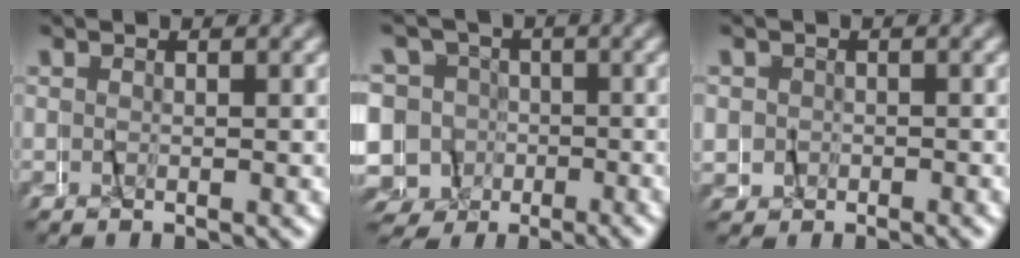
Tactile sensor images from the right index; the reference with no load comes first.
{"total": 14.0, "force": [-3.1, 13.3, 3.2], "torque": [-0.111, -0.057, -0.054]}
{"total": 2.3, "force": [0.5, 2.2, 0.4], "torque": [-0.013, 0.009, 0.005]}